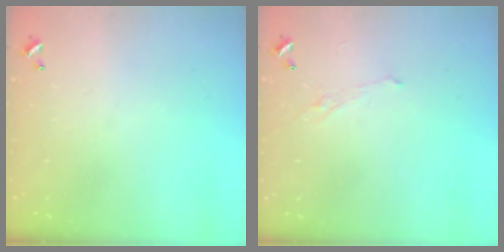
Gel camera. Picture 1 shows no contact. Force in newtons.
{"total": 1.1, "press": 0.8, "slide": 0.7}